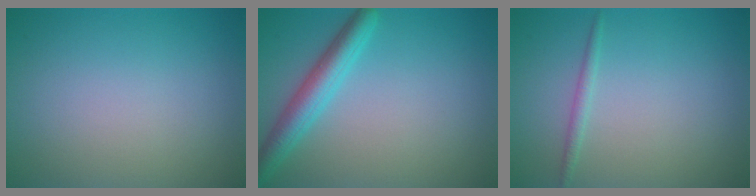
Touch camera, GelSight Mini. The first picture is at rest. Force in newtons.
{"total": 3.8, "press": 3.8, "slide": 0.2}
{"total": 0.9, "press": 0.9, "slide": 0.0}